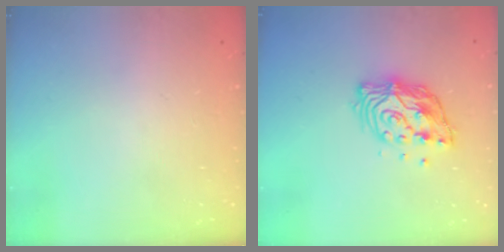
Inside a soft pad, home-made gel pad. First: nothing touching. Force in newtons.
{"total": 12.1, "press": 12.0, "slide": 0.9}